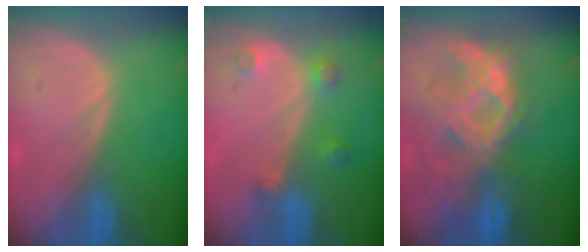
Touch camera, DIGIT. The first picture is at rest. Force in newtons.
{"total": 3.4, "press": 3.1, "slide": 1.3}
{"total": 10.5, "press": 9.2, "slide": 5.0}